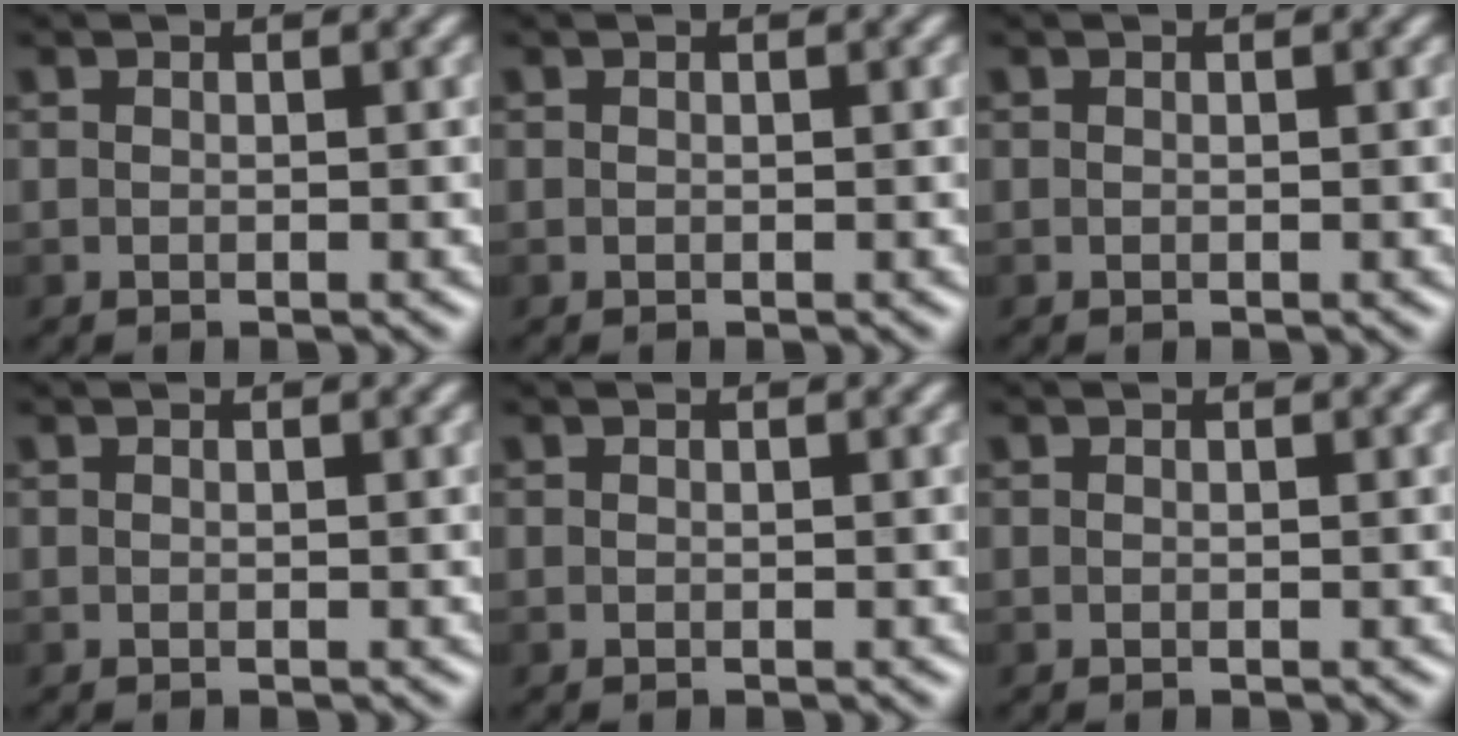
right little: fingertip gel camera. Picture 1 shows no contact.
{"total": 0.0}
{"total": 0.0}
{"total": 0.0}
{"total": 0.0}
{"total": 0.0}